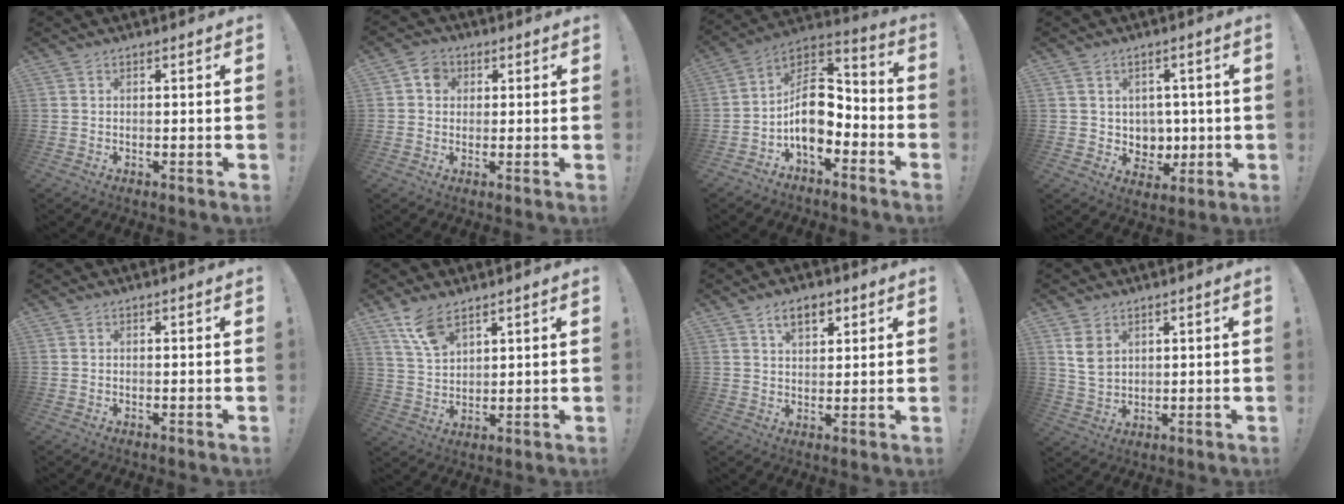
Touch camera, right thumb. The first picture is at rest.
{"total": 5.2, "force": [1.3, 4.5, 2.2], "torque": [-0.043, 0.010, 0.028]}
{"total": 13.6, "force": [-3.2, 8.8, 9.8], "torque": [-0.158, 0.018, -0.047]}
{"total": 6.5, "force": [2.1, 6.0, 1.0], "torque": [-0.018, -0.019, 0.050]}
{"total": 0.0}
{"total": 8.4, "force": [5.9, 3.6, 4.7], "torque": [-0.089, -0.027, 0.113]}
{"total": 6.5, "force": [3.5, 3.7, 4.1], "torque": [-0.058, -0.005, 0.060]}
{"total": 6.8, "force": [3.0, 5.1, 3.4], "torque": [-0.053, -0.006, 0.062]}